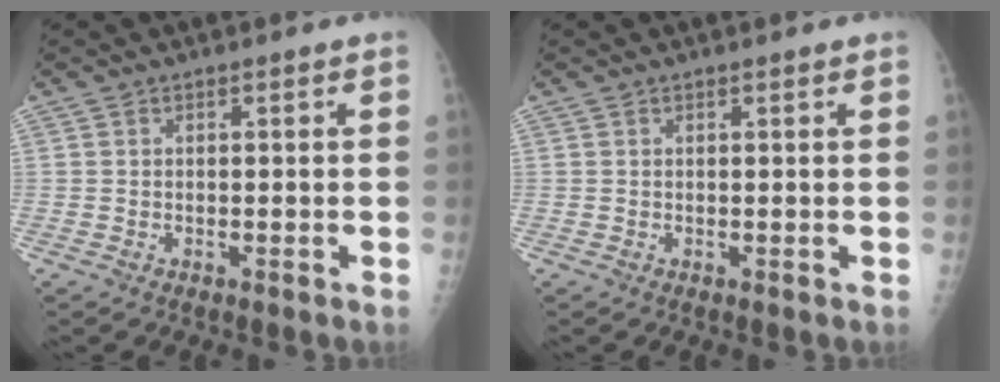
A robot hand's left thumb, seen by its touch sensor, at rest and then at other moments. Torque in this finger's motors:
{"motor_torque": [-0.16, 0.03, -0.06, -0.12, 0.00]}